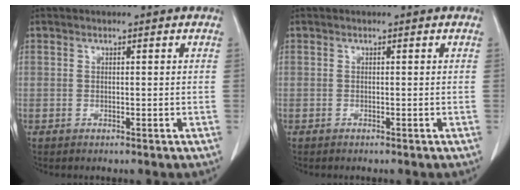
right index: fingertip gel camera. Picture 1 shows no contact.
{"total": 0.0}